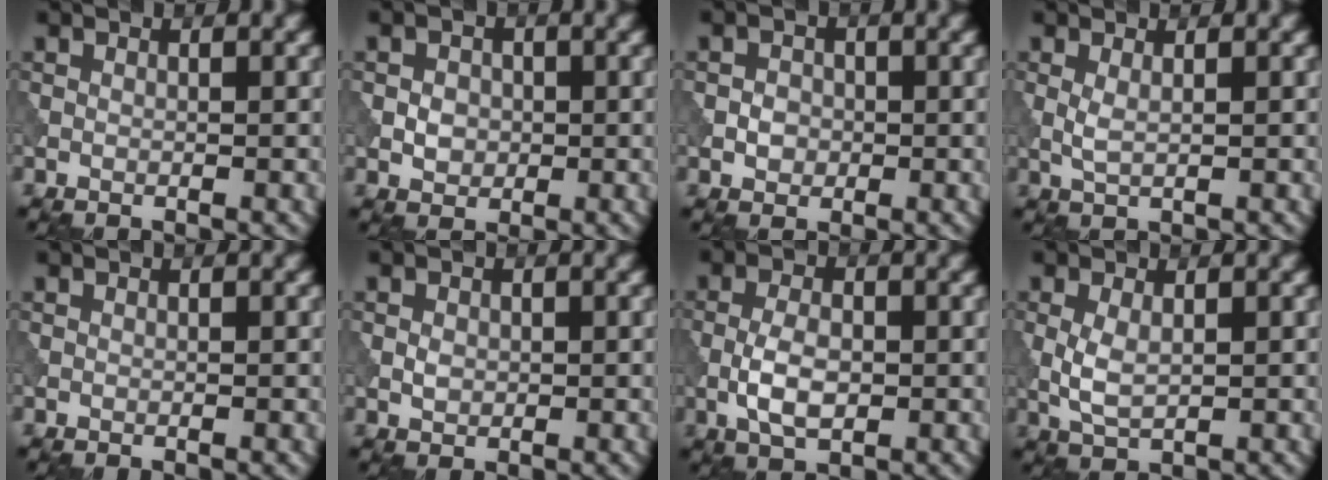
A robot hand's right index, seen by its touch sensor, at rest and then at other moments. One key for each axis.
{"total": 1.9, "fx": -0.2, "fy": 1.7, "fz": 1.0, "tx": -0.014, "ty": -0.001, "tz": -0.006}
{"total": 1.6, "fx": -0.3, "fy": 1.4, "fz": 0.7, "tx": -0.008, "ty": -0.001, "tz": -0.010}
{"total": 1.3, "fx": 0.3, "fy": 0.4, "fz": 1.2, "tx": -0.032, "ty": -0.002, "tz": 0.007}
{"total": 0.0}
{"total": 1.2, "fx": 0.0, "fy": 0.9, "fz": 0.7, "tx": -0.012, "ty": -0.001, "tz": -0.003}
{"total": 3.8, "fx": -0.8, "fy": 2.0, "fz": 3.1, "tx": -0.065, "ty": 0.001, "tz": -0.019}
{"total": 2.6, "fx": 0.1, "fy": 1.3, "fz": 2.3, "tx": -0.056, "ty": -0.001, "tz": 0.004}